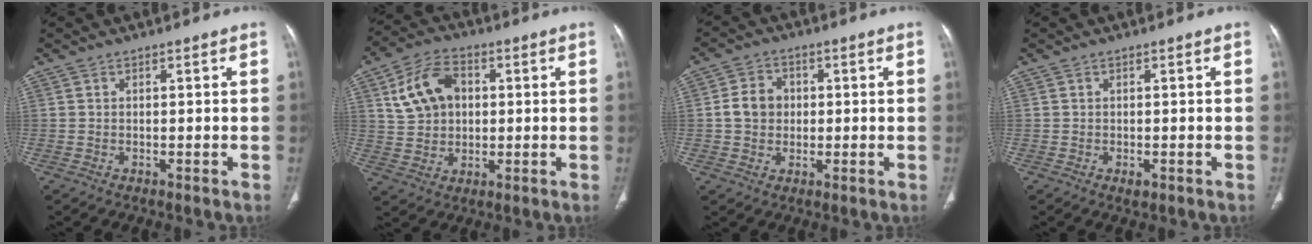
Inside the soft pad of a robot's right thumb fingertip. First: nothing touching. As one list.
[{"total": 10.9, "force": [2.6, 8.0, 6.9], "torque": [-0.112, 0.011, 0.048]}, {"total": 6.0, "force": [0.2, 5.2, 3.0], "torque": [-0.037, 0.011, 0.000]}, {"total": 1.2, "force": [-0.4, 0.6, 0.9], "torque": [-0.013, -0.003, -0.003]}]